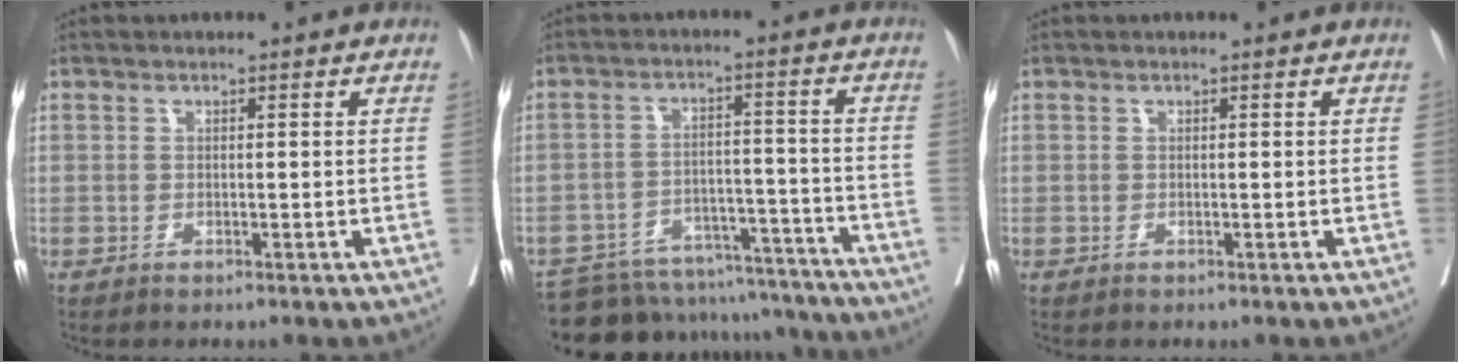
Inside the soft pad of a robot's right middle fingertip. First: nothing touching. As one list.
[{"total": 19.5, "force": [-18.1, 5.8, 4.1], "torque": [-0.072, 0.021, -0.241]}, {"total": 0.0}]